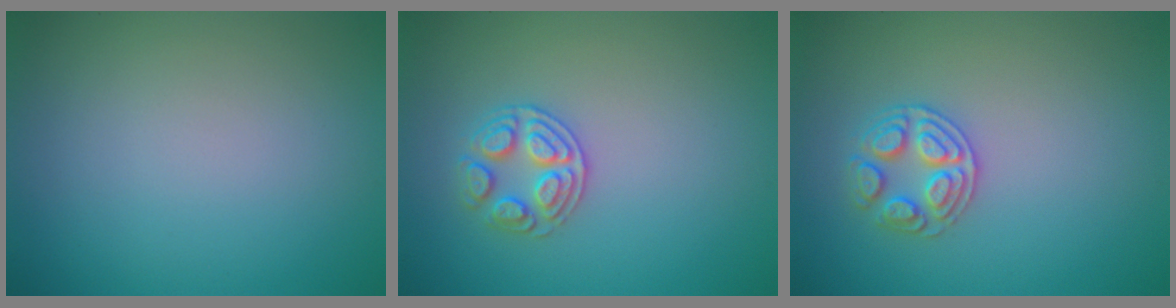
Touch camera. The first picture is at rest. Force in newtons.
{"total": 2.6, "press": 2.6, "slide": 0.4}
{"total": 2.6, "press": 2.6, "slide": 0.4}